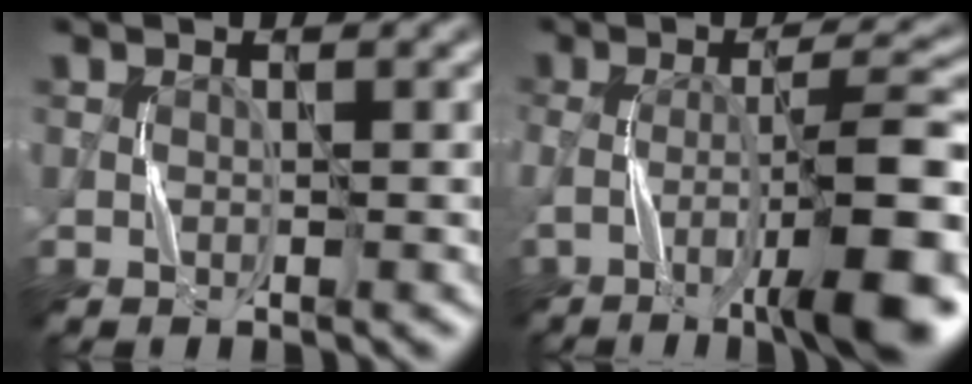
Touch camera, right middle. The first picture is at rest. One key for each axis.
{"total": 9.9, "fx": -3.2, "fy": 2.1, "fz": 9.1, "tx": -0.131, "ty": 0.007, "tz": -0.051}